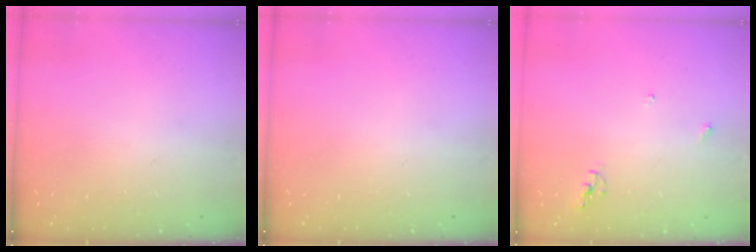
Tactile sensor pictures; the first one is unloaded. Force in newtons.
{"total": 0.0}
{"total": 5.4, "press": 5.4, "slide": 0.0}